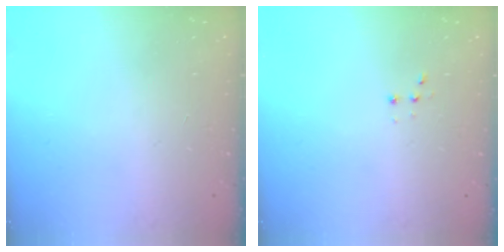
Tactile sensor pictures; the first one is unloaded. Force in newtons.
{"total": 2.8, "press": 2.7, "slide": 0.7}